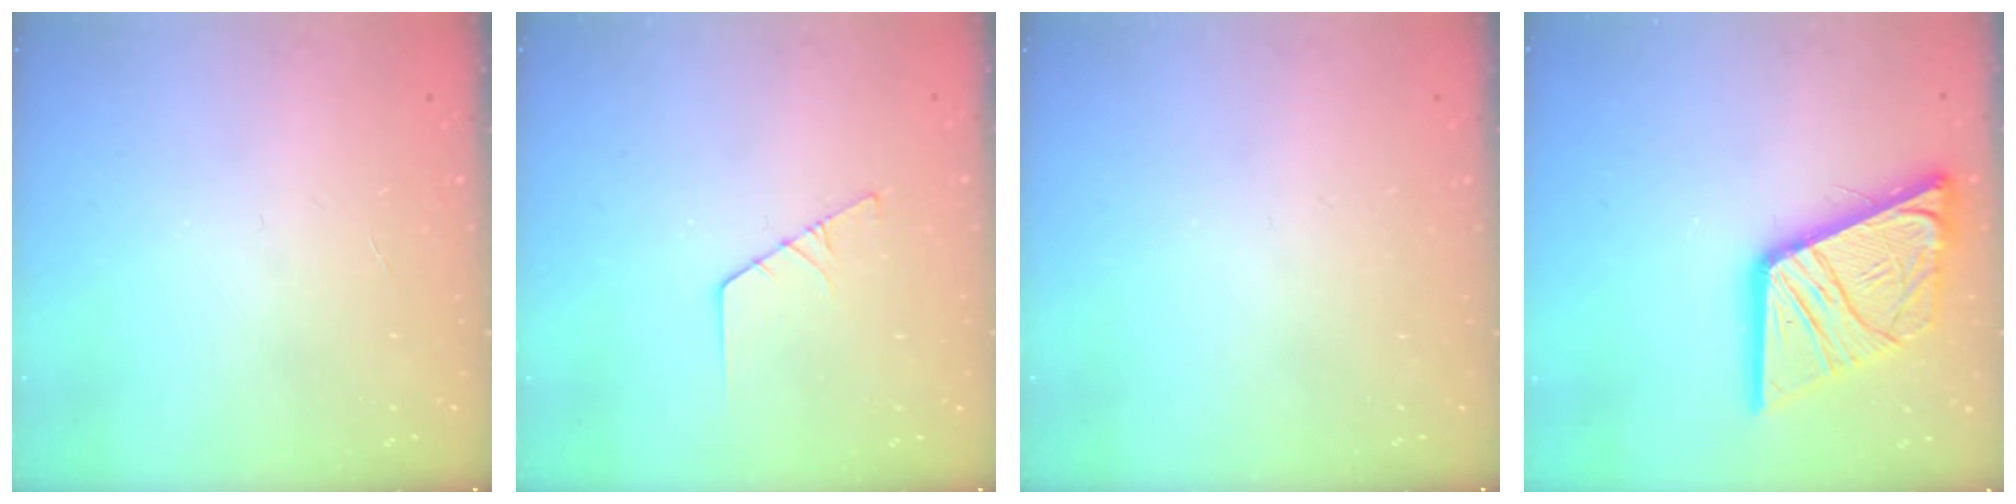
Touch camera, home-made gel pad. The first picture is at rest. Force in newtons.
{"total": 2.1, "press": 2.1, "slide": 0.1}
{"total": 0.0}
{"total": 23.1, "press": 23.0, "slide": 2.6}